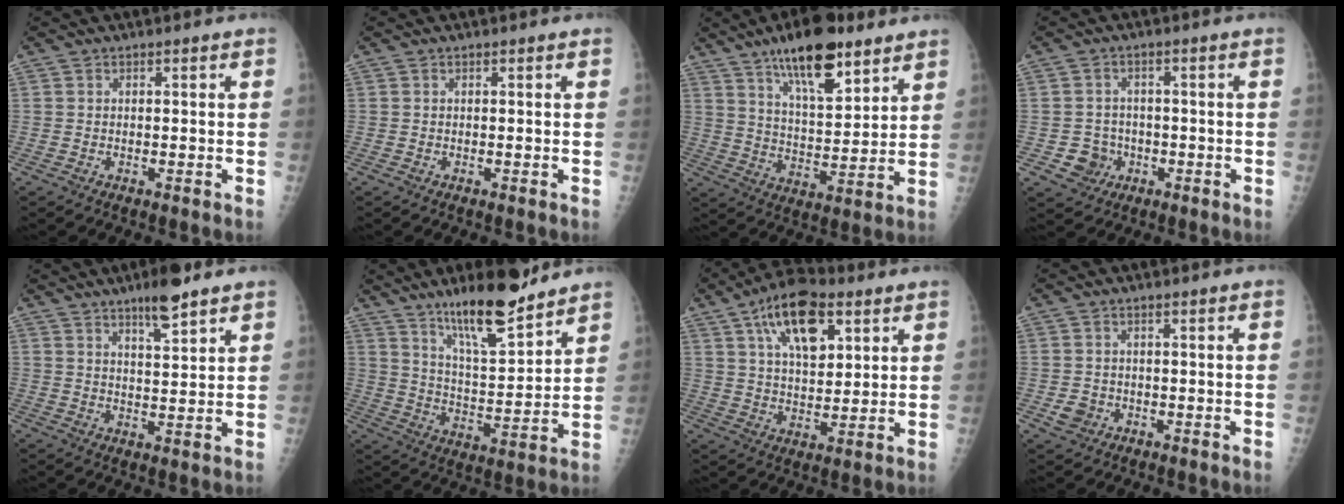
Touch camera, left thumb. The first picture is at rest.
{"total": 0.0}
{"total": 16.0, "force": [10.2, 5.7, 10.9], "torque": [-0.147, -0.053, 0.172]}
{"total": 4.7, "force": [-1.6, 4.4, 0.8], "torque": [0.016, 0.012, -0.021]}
{"total": 6.9, "force": [4.9, 1.3, 4.7], "torque": [-0.068, -0.029, 0.080]}
{"total": 15.3, "force": [11.4, 3.5, 9.5], "torque": [-0.135, -0.078, 0.198]}
{"total": 15.0, "force": [7.0, 7.5, 11.0], "torque": [-0.153, -0.013, 0.118]}
{"total": 2.6, "force": [-0.8, 2.3, 0.9], "torque": [-0.006, 0.003, -0.008]}